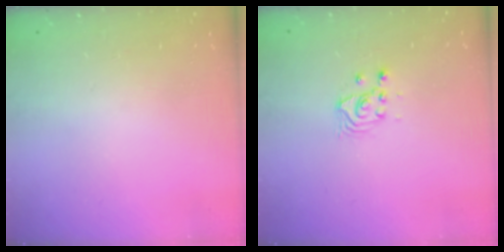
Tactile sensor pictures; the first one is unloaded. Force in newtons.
{"total": 4.0, "press": 4.0, "slide": 0.5}